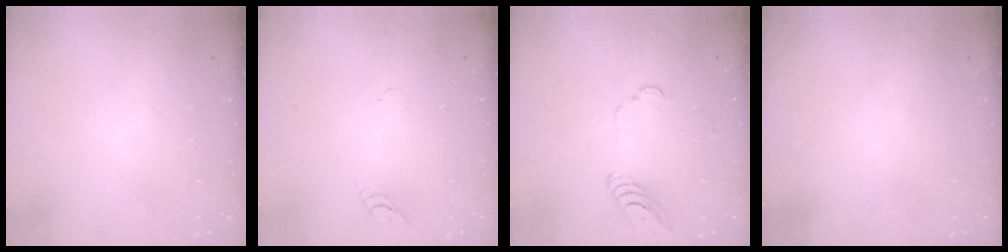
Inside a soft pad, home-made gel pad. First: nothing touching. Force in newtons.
{"total": 3.4, "press": 3.4, "slide": 0.3}
{"total": 8.9, "press": 8.9, "slide": 1.0}
{"total": 0.0}